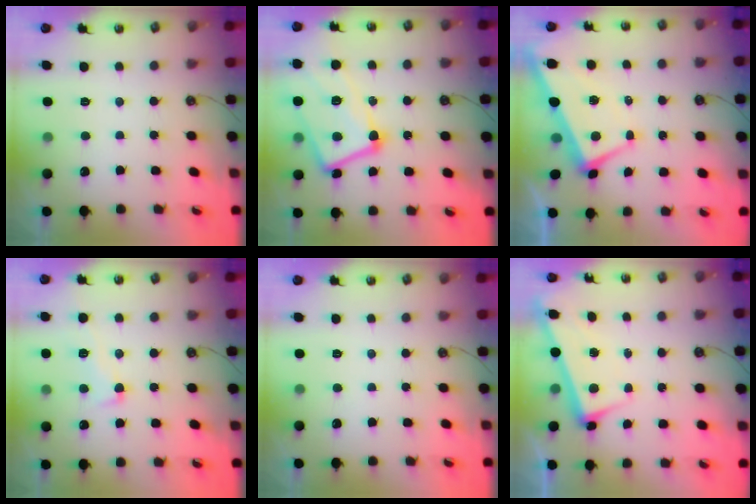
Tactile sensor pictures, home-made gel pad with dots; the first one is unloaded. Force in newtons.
{"total": 15.9, "press": 15.8, "slide": 2.1}
{"total": 1.9, "press": 1.7, "slide": 0.8}
{"total": 1.6, "press": 1.2, "slide": 1.0}
{"total": 0.0}
{"total": 2.7, "press": 2.6, "slide": 0.7}